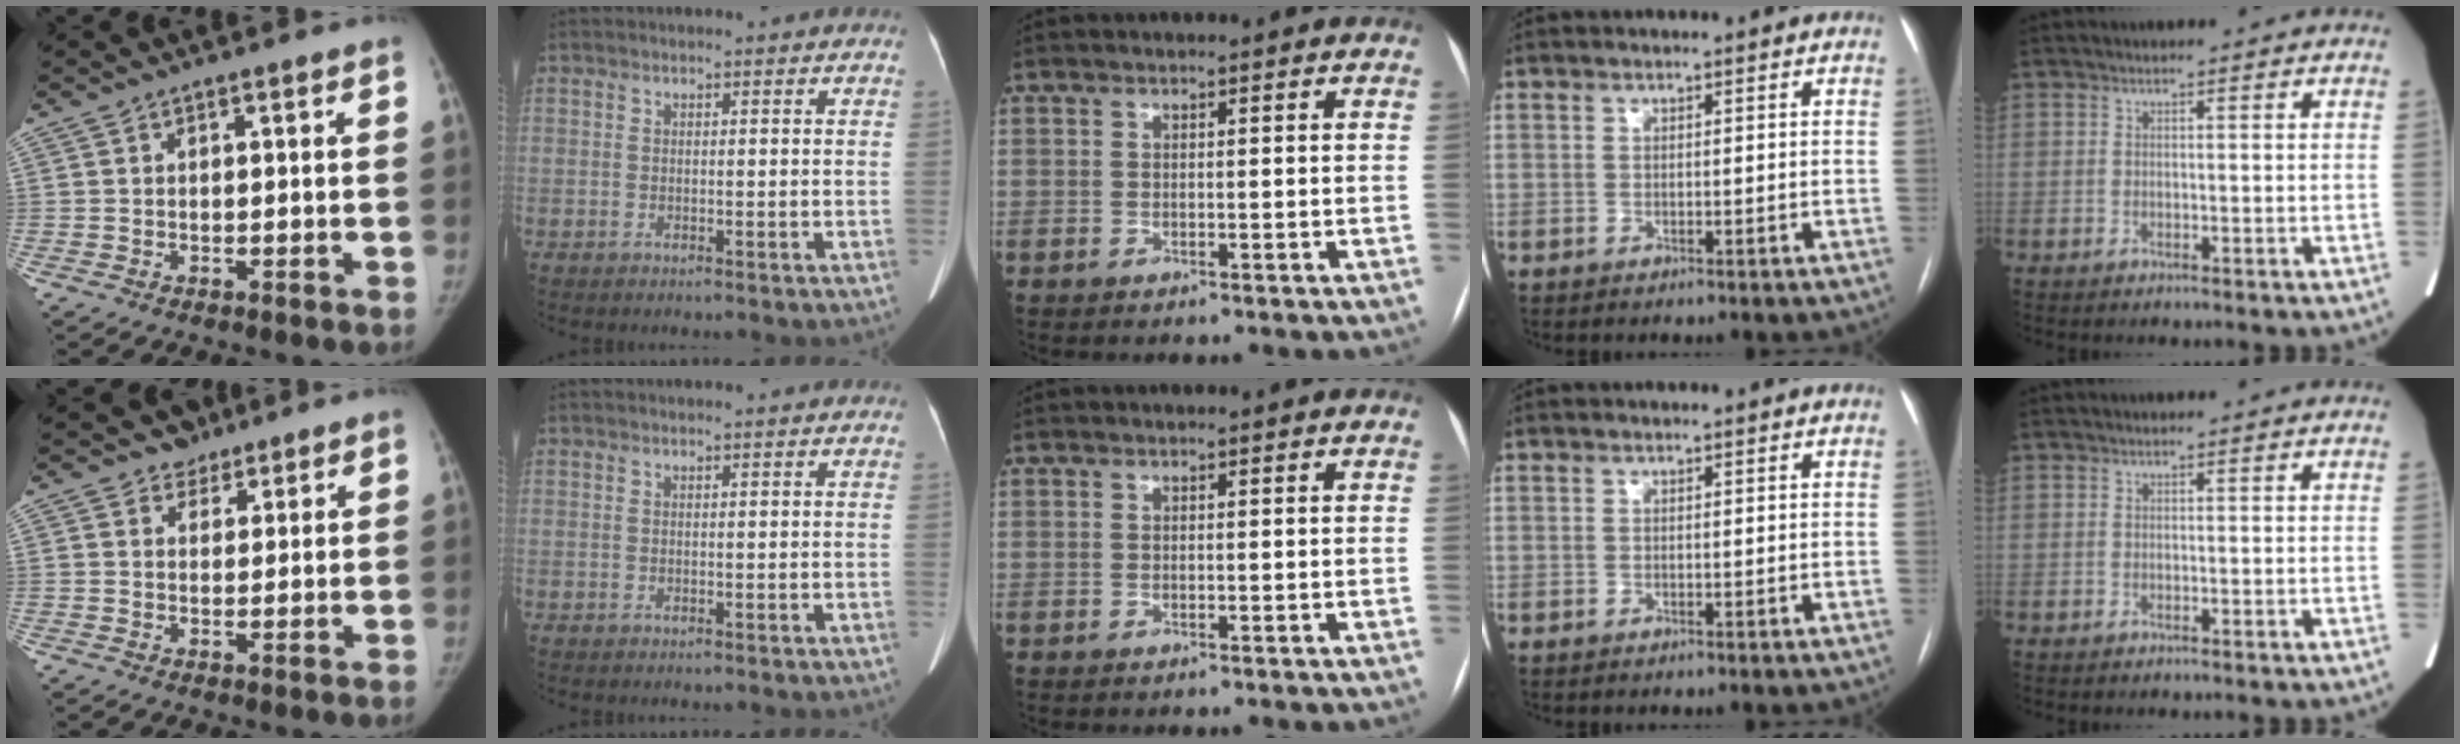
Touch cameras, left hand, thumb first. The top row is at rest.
{"thumb": {"total": 3.3, "force": [2.4, 2.2, -0.2], "torque": [0.026, -0.012, 0.028]}}